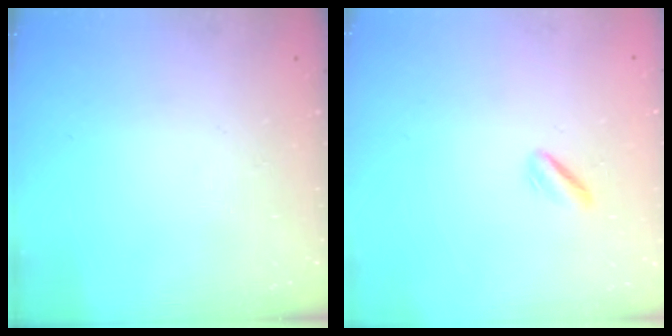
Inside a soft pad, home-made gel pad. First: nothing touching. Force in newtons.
{"total": 0.8, "press": 0.4, "slide": 0.7}